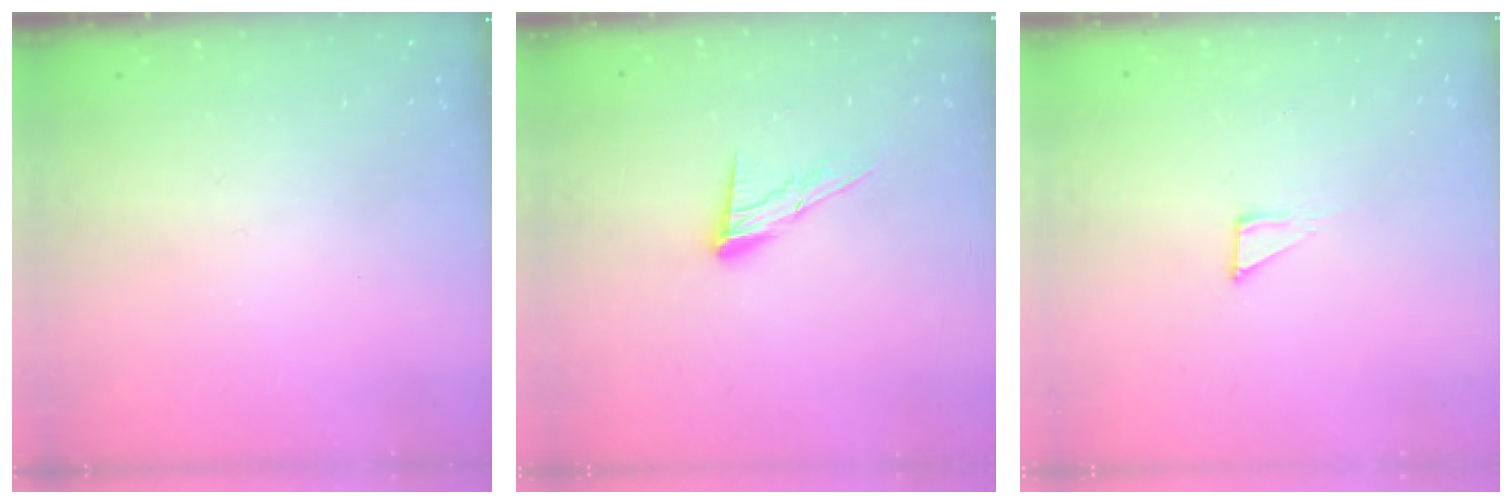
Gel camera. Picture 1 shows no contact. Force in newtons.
{"total": 10.7, "press": 10.6, "slide": 1.3}
{"total": 4.1, "press": 4.1, "slide": 0.3}